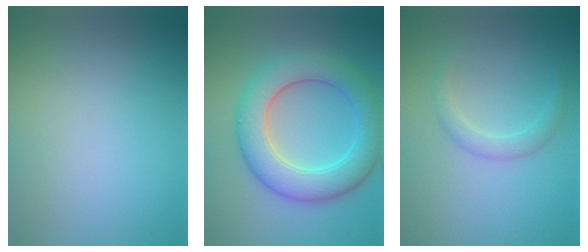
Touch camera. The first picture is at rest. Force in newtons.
{"total": 7.1, "press": 7.1, "slide": 0.1}
{"total": 1.7, "press": 1.7, "slide": 0.1}